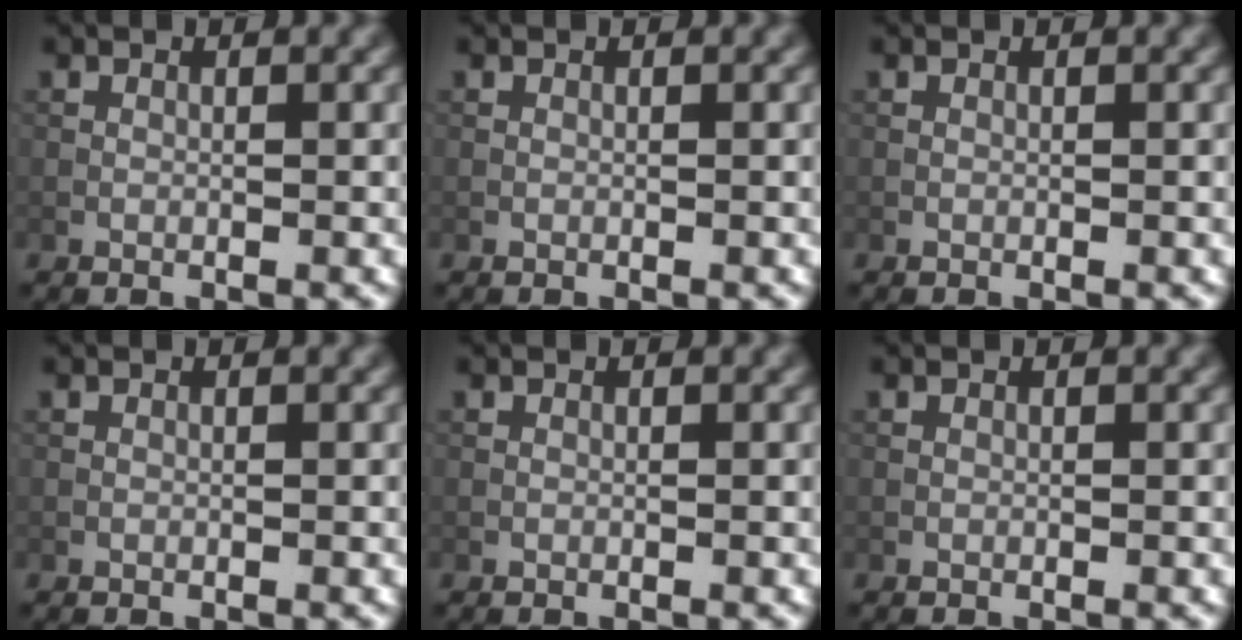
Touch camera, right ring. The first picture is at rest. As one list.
[{"total": 0.0}, {"total": 0.0}, {"total": 0.0}, {"total": 0.0}, {"total": 0.0}]